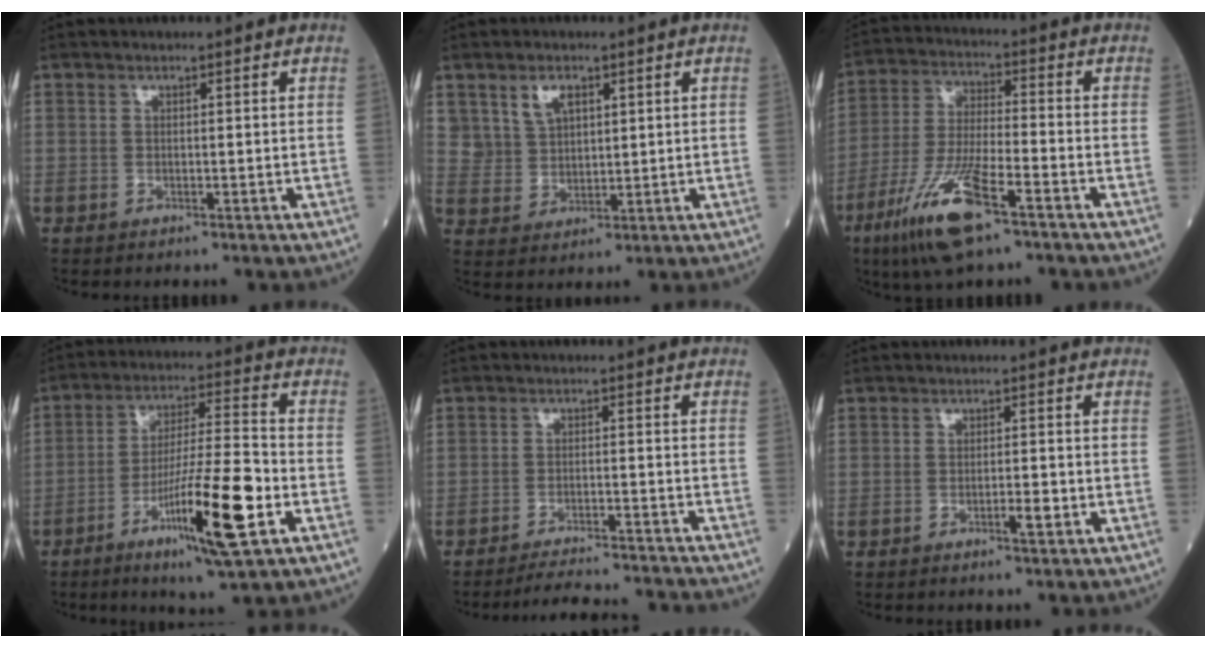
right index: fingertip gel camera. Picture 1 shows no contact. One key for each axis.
{"total": 5.1, "fx": 2.9, "fy": 3.4, "fz": 2.5, "tx": -0.050, "ty": 0.009, "tz": 0.064}
{"total": 12.6, "fx": -7.2, "fy": 2.0, "fz": 10.1, "tx": -0.210, "ty": -0.025, "tz": -0.132}
{"total": 14.2, "fx": -5.6, "fy": 0.6, "fz": 13.0, "tx": -0.232, "ty": -0.017, "tz": -0.093}
{"total": 10.6, "fx": -10.3, "fy": -0.2, "fz": 2.3, "tx": -0.033, "ty": -0.007, "tz": -0.143}
{"total": 2.0, "fx": -0.8, "fy": 0.3, "fz": 1.7, "tx": -0.031, "ty": -0.002, "tz": -0.012}